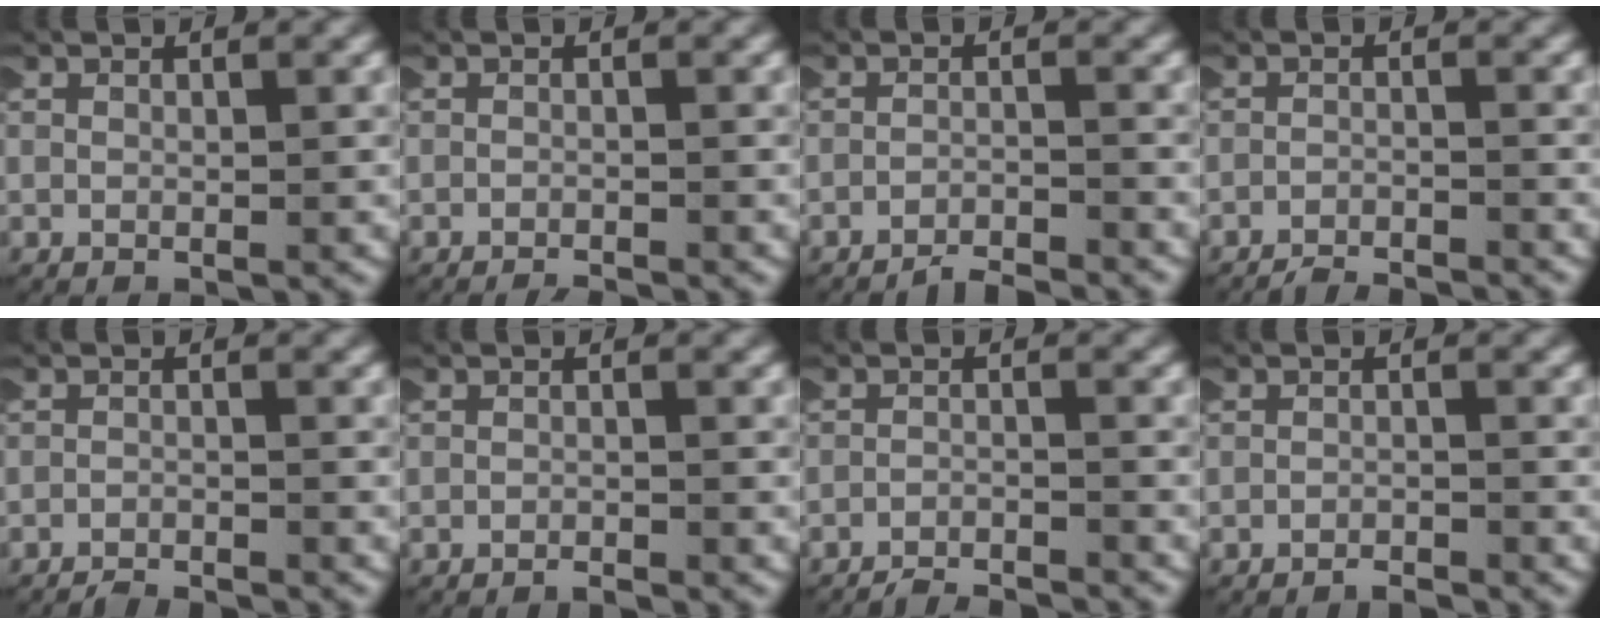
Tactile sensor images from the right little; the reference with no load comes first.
{"total": 2.3, "force": [-2.2, 0.2, 0.1], "torque": [-0.005, -0.009, -0.033]}
{"total": 3.7, "force": [-3.7, 0.2, 0.2], "torque": [-0.001, -0.011, -0.059]}
{"total": 4.3, "force": [-4.3, 0.7, 0.2], "torque": [-0.004, -0.016, -0.066]}
{"total": 2.8, "force": [-2.8, 0.3, 0.0], "torque": [-0.006, -0.012, -0.043]}
{"total": 0.8, "force": [-0.7, -0.2, -0.2], "torque": [-0.001, -0.004, -0.012]}
{"total": 4.9, "force": [-4.9, 0.8, 0.3], "torque": [-0.002, -0.017, -0.076]}
{"total": 1.3, "force": [-1.2, -0.1, -0.2], "torque": [-0.002, -0.006, -0.020]}